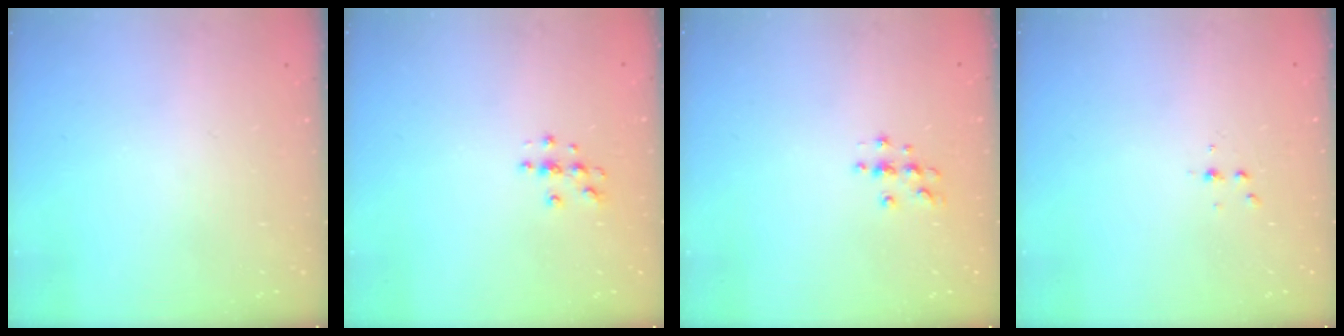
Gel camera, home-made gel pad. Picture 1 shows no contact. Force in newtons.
{"total": 3.9, "press": 3.8, "slide": 0.4}
{"total": 4.5, "press": 4.4, "slide": 0.5}
{"total": 3.2, "press": 3.2, "slide": 0.4}